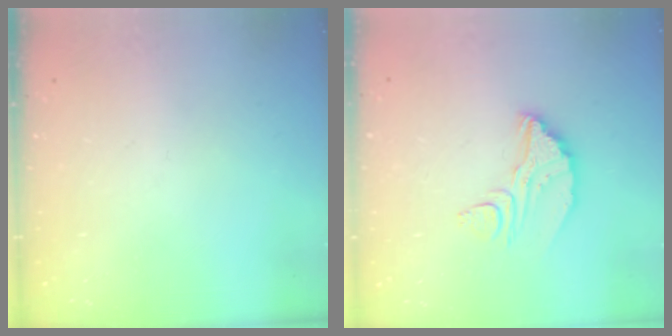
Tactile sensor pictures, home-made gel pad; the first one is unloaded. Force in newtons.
{"total": 9.7, "press": 9.6, "slide": 0.8}